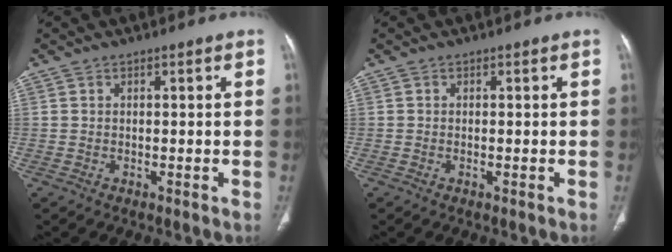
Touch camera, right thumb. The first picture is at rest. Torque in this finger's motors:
{"motor_torque": [-0.16, -0.02, 0.09, 0.40, -0.01]}